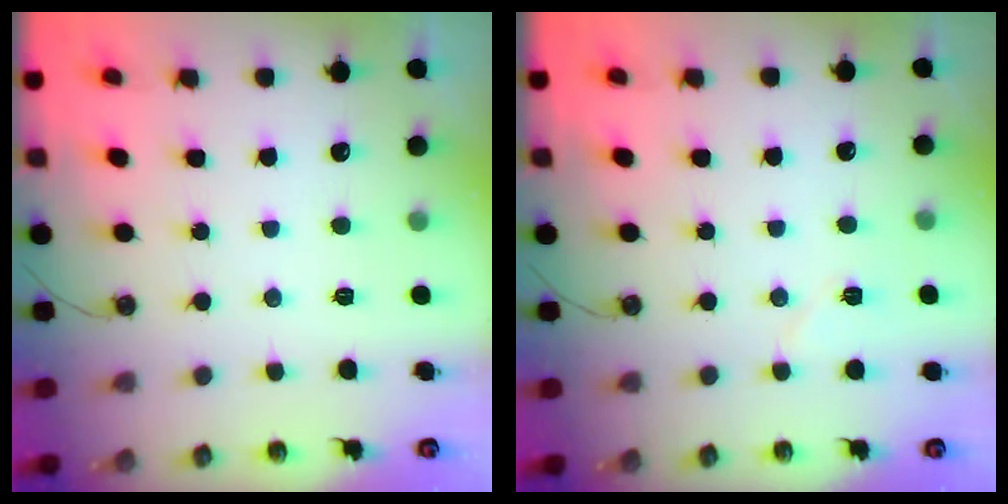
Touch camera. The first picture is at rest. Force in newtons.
{"total": 4.7, "press": 4.7, "slide": 0.3}